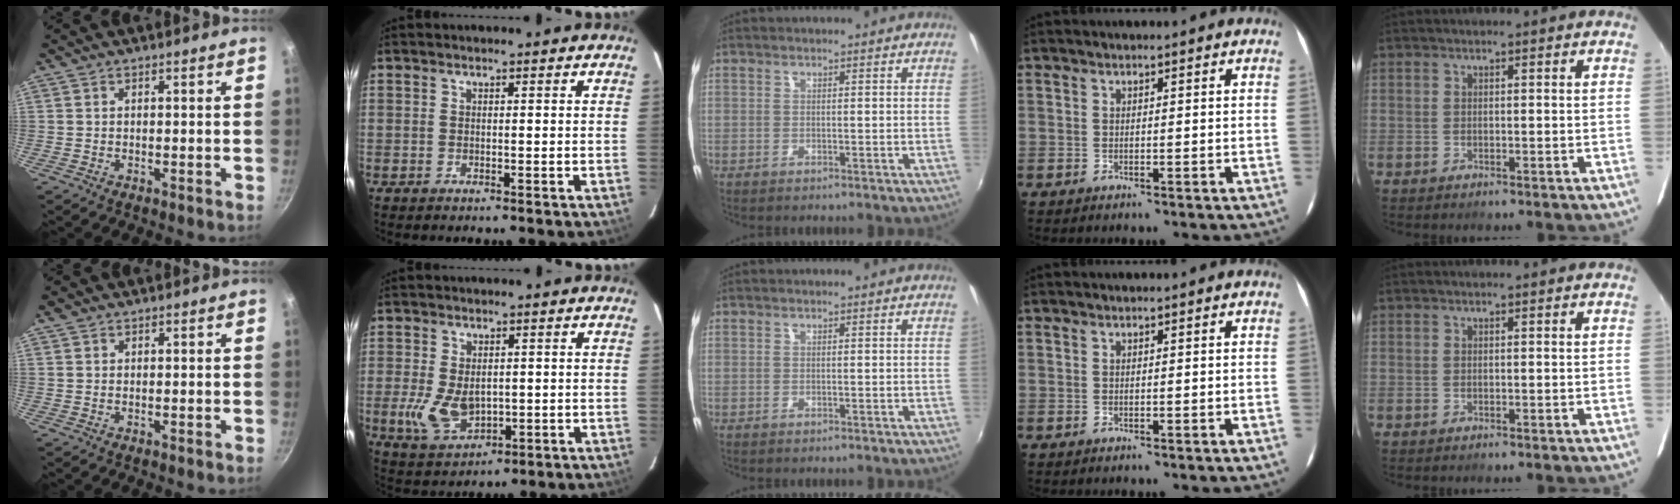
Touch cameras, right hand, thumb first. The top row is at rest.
{"thumb": {"total": 1.2, "force": [0.9, 0.7, 0.5], "torque": [-0.009, 0.002, 0.016]}, "index": {"total": 8.1, "force": [-0.9, 5.1, 6.2], "torque": [-0.138, -0.011, -0.004]}}